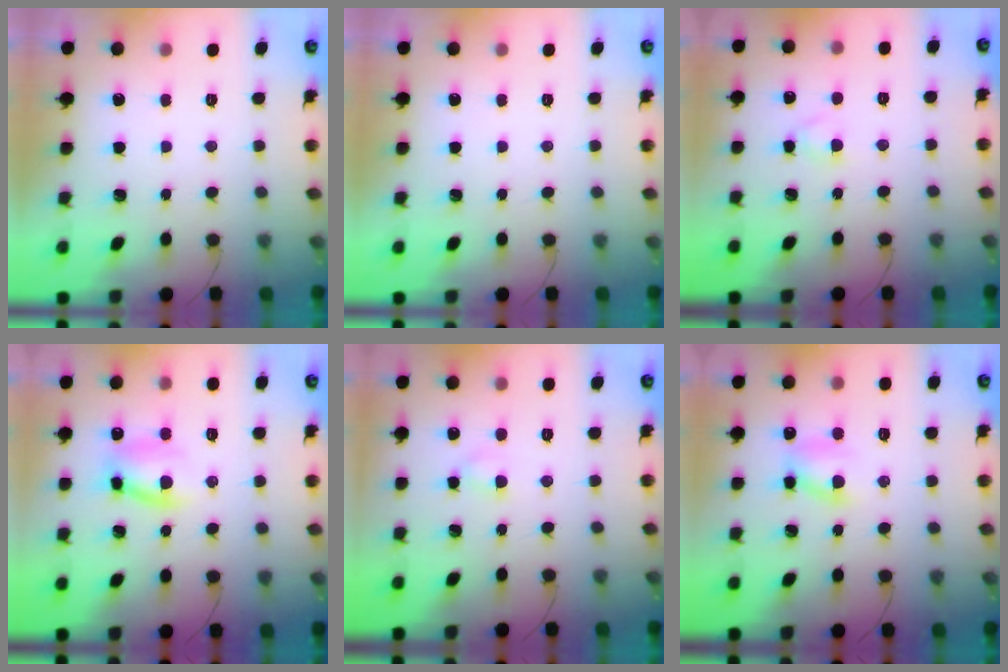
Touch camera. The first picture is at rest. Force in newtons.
{"total": 0.0}
{"total": 2.5, "press": 2.3, "slide": 1.1}
{"total": 9.2, "press": 9.2, "slide": 0.9}
{"total": 3.2, "press": 3.0, "slide": 1.1}
{"total": 7.4, "press": 7.2, "slide": 1.4}